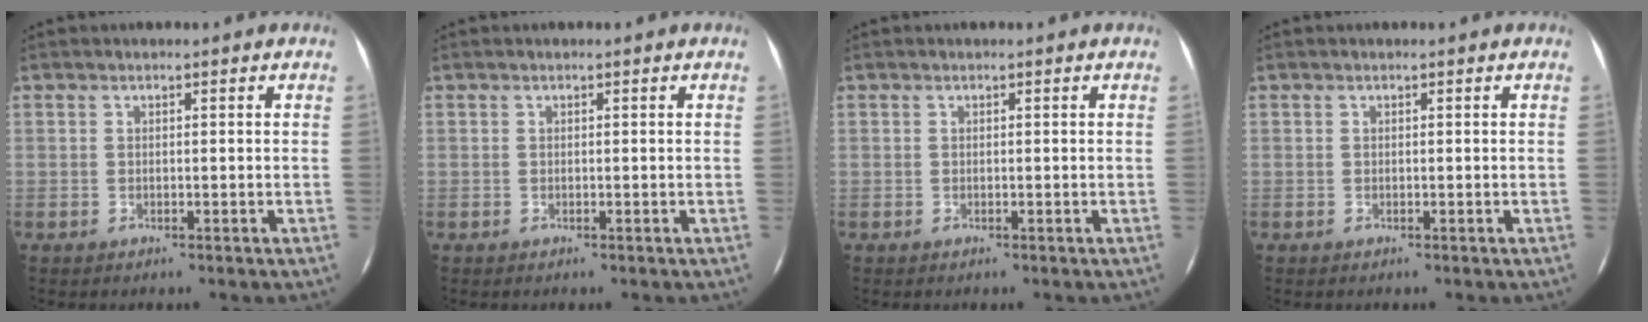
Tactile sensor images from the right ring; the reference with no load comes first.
{"total": 0.0}
{"total": 0.0}
{"total": 0.0}